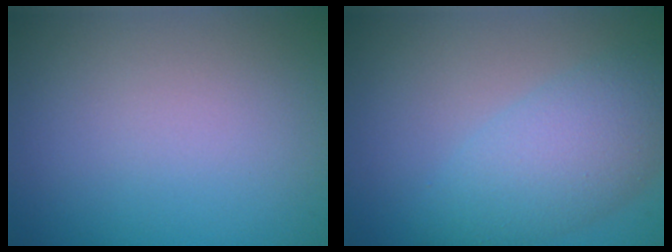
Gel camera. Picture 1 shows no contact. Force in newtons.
{"total": 5.0, "press": 5.0, "slide": 0.2}